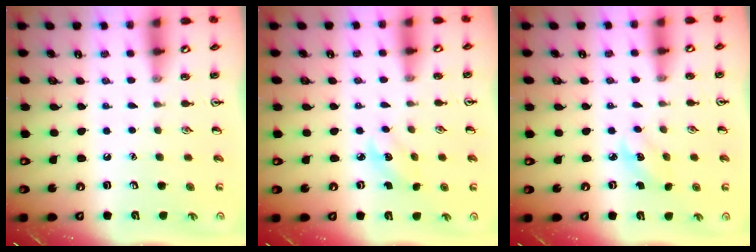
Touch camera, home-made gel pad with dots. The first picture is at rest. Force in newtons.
{"total": 2.7, "press": 2.6, "slide": 0.9}
{"total": 2.7, "press": 2.6, "slide": 0.9}